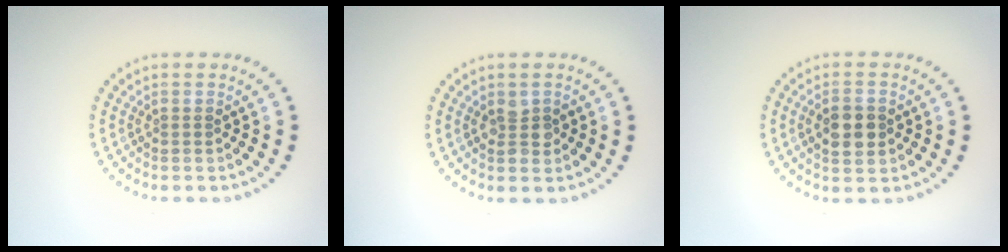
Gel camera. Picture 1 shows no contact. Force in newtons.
{"total": 1.4, "press": 1.4, "slide": 0.1}
{"total": 3.4, "press": 3.4, "slide": 0.2}